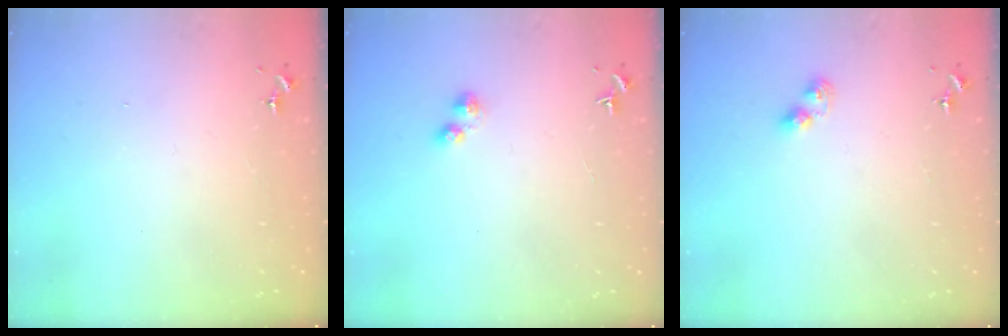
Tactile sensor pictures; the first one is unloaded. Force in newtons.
{"total": 2.5, "press": 2.5, "slide": 0.4}
{"total": 5.0, "press": 5.0, "slide": 0.4}